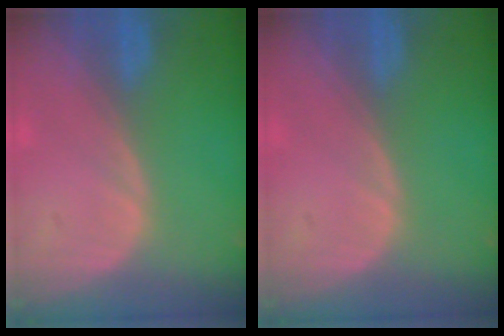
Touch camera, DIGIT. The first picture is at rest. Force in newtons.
{"total": 0.0}